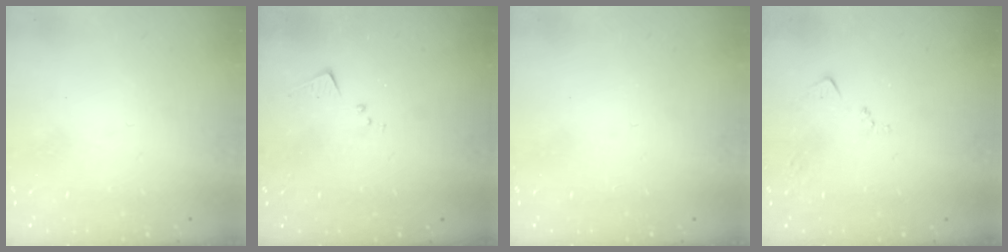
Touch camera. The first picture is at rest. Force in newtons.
{"total": 4.8, "press": 4.7, "slide": 0.6}
{"total": 0.0}
{"total": 7.8, "press": 7.8, "slide": 0.5}